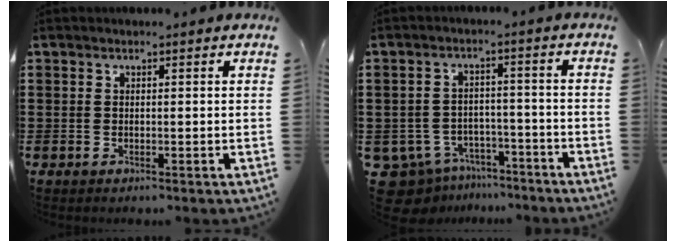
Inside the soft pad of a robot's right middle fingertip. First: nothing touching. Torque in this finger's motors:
{"motor_torque": [-0.16, -0.15, -0.12, -0.04]}